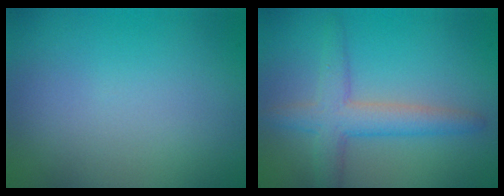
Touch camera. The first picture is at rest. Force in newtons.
{"total": 4.0, "press": 4.0, "slide": 0.2}